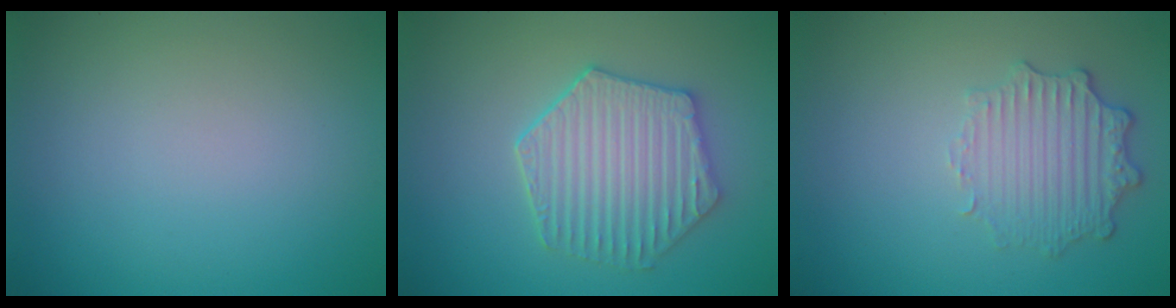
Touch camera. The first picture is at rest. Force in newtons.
{"total": 5.4, "press": 4.6, "slide": 2.8}
{"total": 2.9, "press": 2.4, "slide": 1.6}